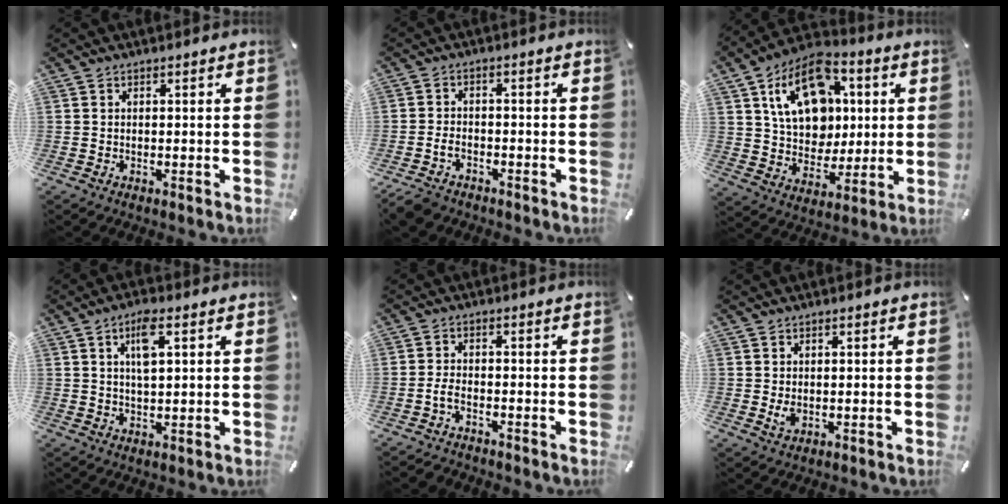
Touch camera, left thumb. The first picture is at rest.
{"total": 3.6, "force": [-2.5, 2.1, 1.5], "torque": [-0.039, 0.009, -0.050]}
{"total": 17.4, "force": [5.7, 13.4, 9.6], "torque": [-0.149, -0.012, 0.109]}
{"total": 6.4, "force": [2.5, 2.3, 5.4], "torque": [-0.106, 0.005, 0.040]}
{"total": 2.7, "force": [-1.9, 1.1, 1.6], "torque": [-0.042, 0.004, -0.039]}
{"total": 2.0, "force": [-0.1, 1.3, 1.5], "torque": [-0.042, -0.003, -0.005]}